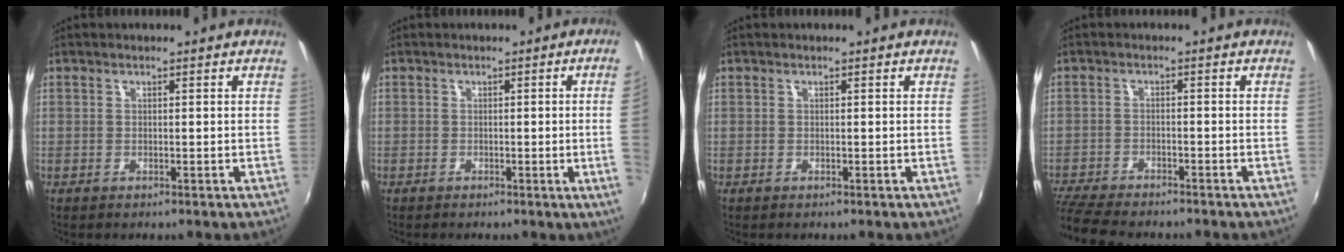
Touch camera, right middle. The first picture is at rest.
{"total": 4.5, "force": [0.1, -2.1, 3.9], "torque": [-0.061, -0.010, 0.004]}
{"total": 0.0}
{"total": 9.7, "force": [-8.7, 1.9, 3.7], "torque": [-0.107, -0.025, -0.152]}